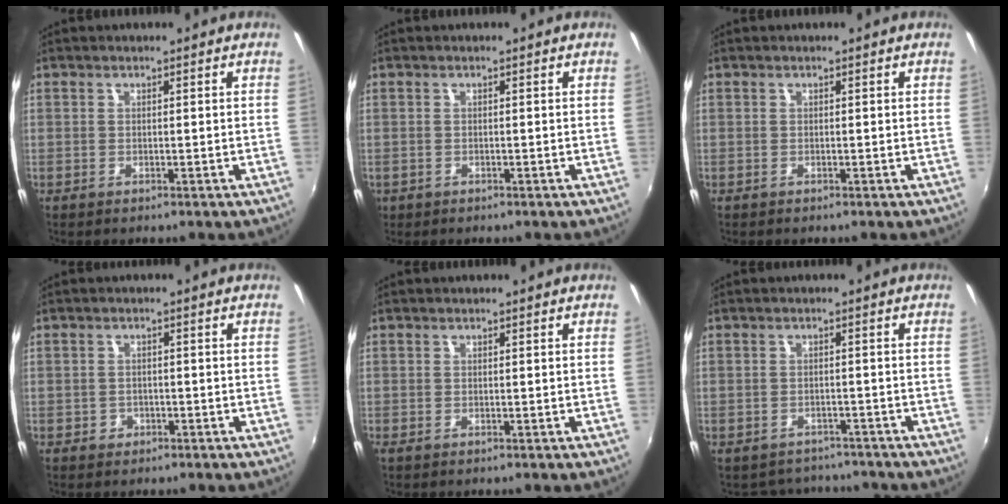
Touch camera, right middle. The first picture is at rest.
{"total": 1.2, "force": [-0.5, 1.0, 0.3], "torque": [-0.009, -0.004, -0.007]}
{"total": 0.0}
{"total": 2.1, "force": [-1.0, 1.8, 0.3], "torque": [-0.009, -0.001, -0.014]}
{"total": 0.0}
{"total": 6.5, "force": [-5.8, 2.7, 0.8], "torque": [-0.025, 0.003, -0.080]}